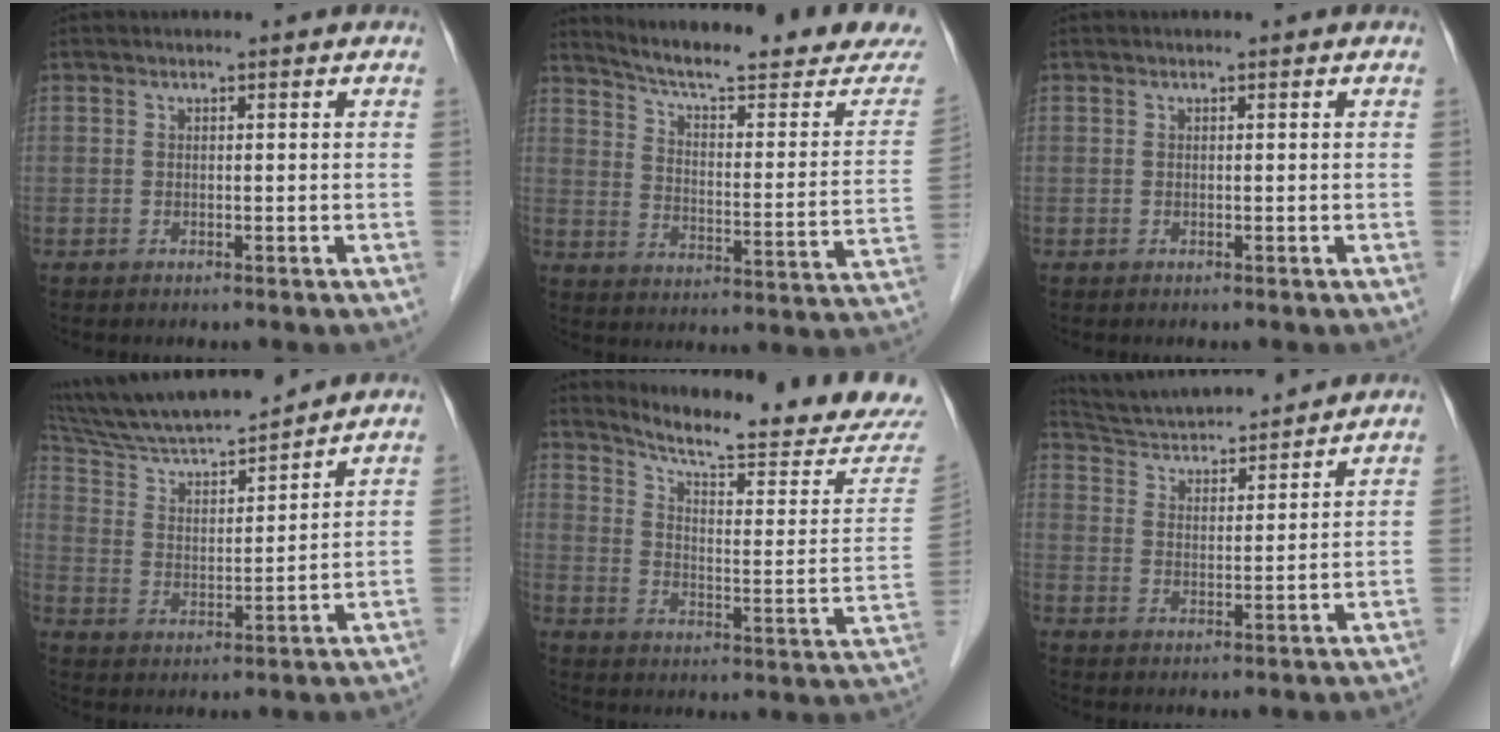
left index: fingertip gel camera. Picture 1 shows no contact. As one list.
[{"total": 22.9, "force": [21.2, 1.4, 8.5], "torque": [-0.125, -0.073, 0.273]}, {"total": 0.0}, {"total": 16.0, "force": [14.5, 1.4, 6.6], "torque": [-0.123, 0.011, 0.255]}, {"total": 20.1, "force": [19.0, 0.1, 6.8], "torque": [-0.111, -0.087, 0.247]}, {"total": 15.1, "force": [14.2, 2.0, 5.0], "torque": [-0.089, 0.024, 0.229]}]